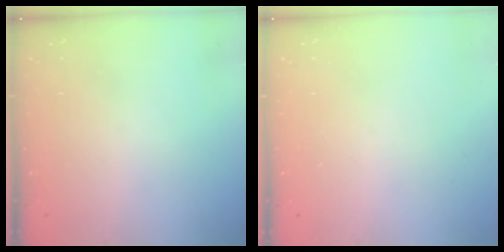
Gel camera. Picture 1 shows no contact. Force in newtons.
{"total": 0.0}